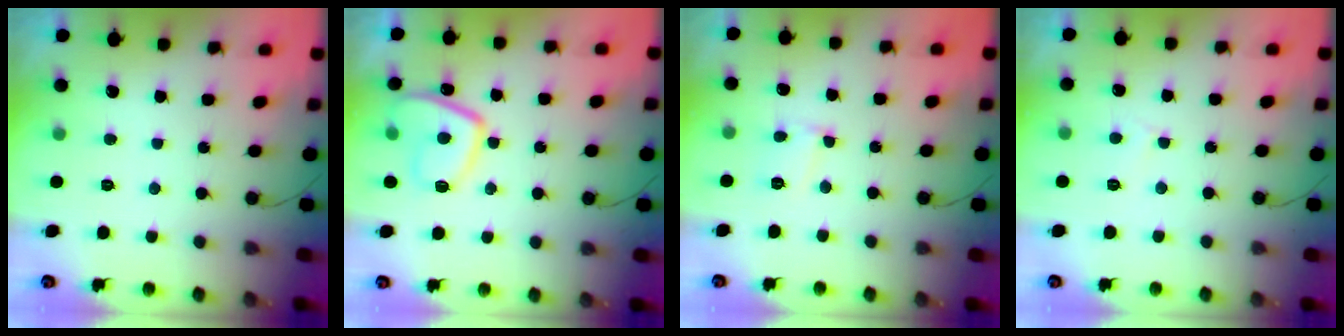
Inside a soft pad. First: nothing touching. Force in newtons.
{"total": 11.0, "press": 10.9, "slide": 1.2}
{"total": 4.3, "press": 4.3, "slide": 0.4}
{"total": 2.3, "press": 2.3, "slide": 0.2}